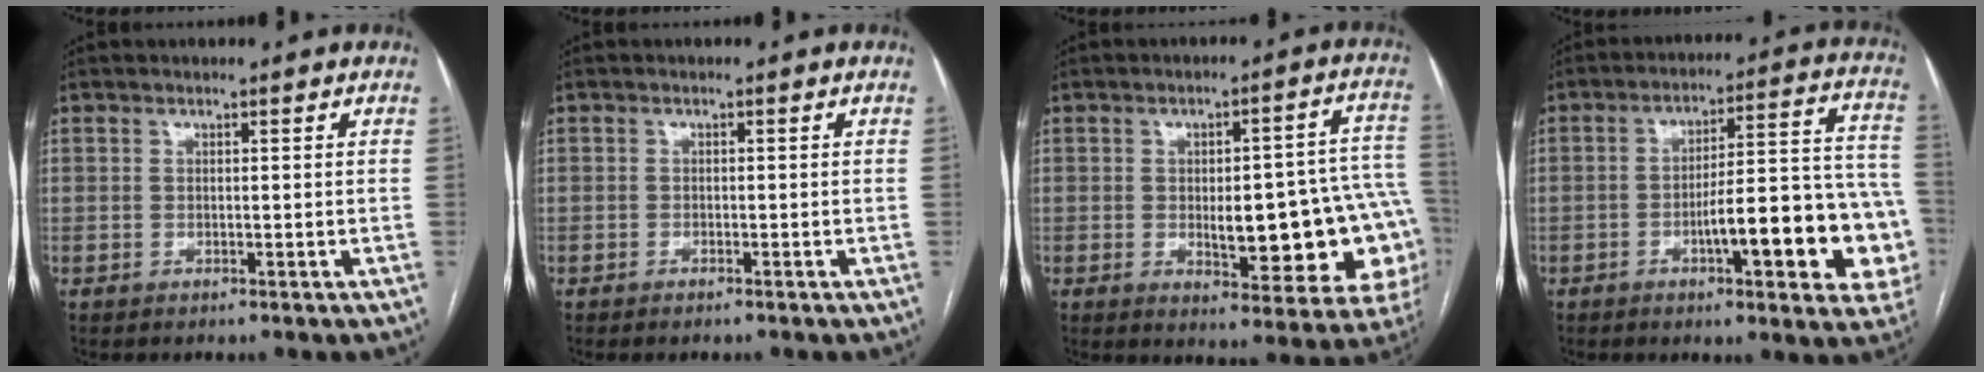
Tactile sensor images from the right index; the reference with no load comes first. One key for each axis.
{"total": 0.8, "fx": -0.7, "fy": 0.1, "fz": 0.4, "tx": -0.009, "ty": -0.001, "tz": -0.009}
{"total": 18.6, "fx": -3.3, "fy": 5.8, "fz": 17.4, "tx": -0.133, "ty": 0.034, "tz": -0.018}
{"total": 18.1, "fx": -5.6, "fy": 3.7, "fz": 16.8, "tx": -0.157, "ty": 0.040, "tz": -0.065}